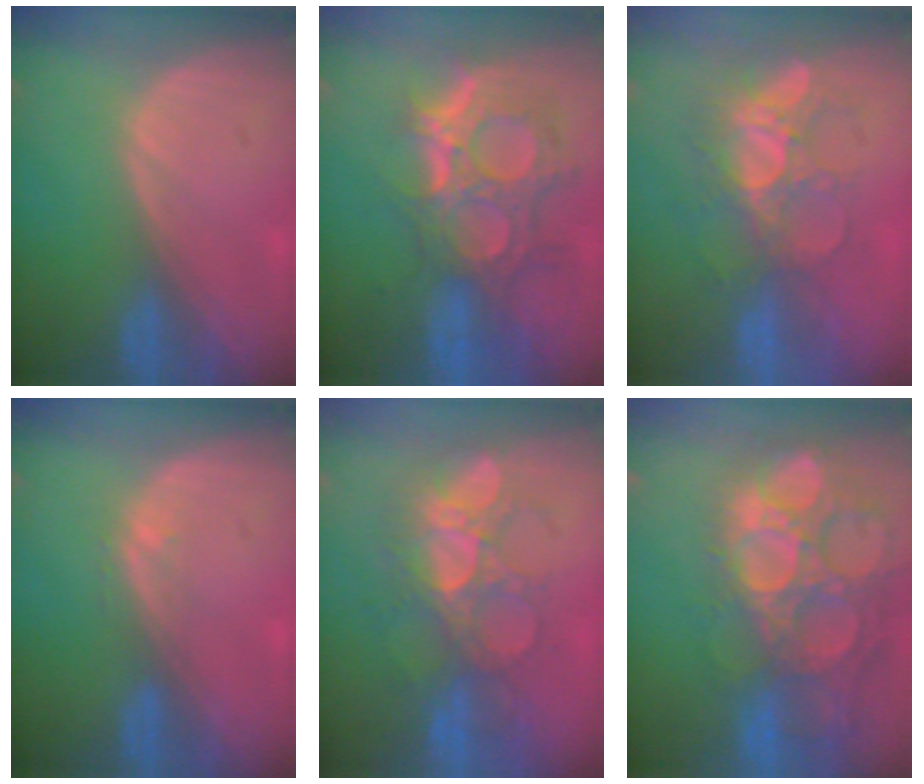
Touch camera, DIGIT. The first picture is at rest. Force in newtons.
{"total": 12.0, "press": 10.6, "slide": 5.6}
{"total": 9.2, "press": 8.2, "slide": 4.3}
{"total": 1.0, "press": 1.0, "slide": 0.2}
{"total": 9.0, "press": 8.8, "slide": 1.8}
{"total": 15.7, "press": 12.9, "slide": 8.9}